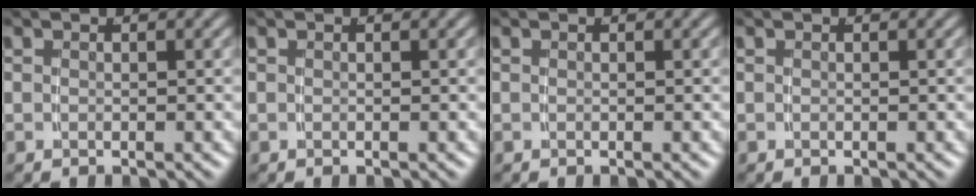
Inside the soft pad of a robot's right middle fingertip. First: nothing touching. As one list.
[{"total": 0.0}, {"total": 0.0}, {"total": 0.0}]